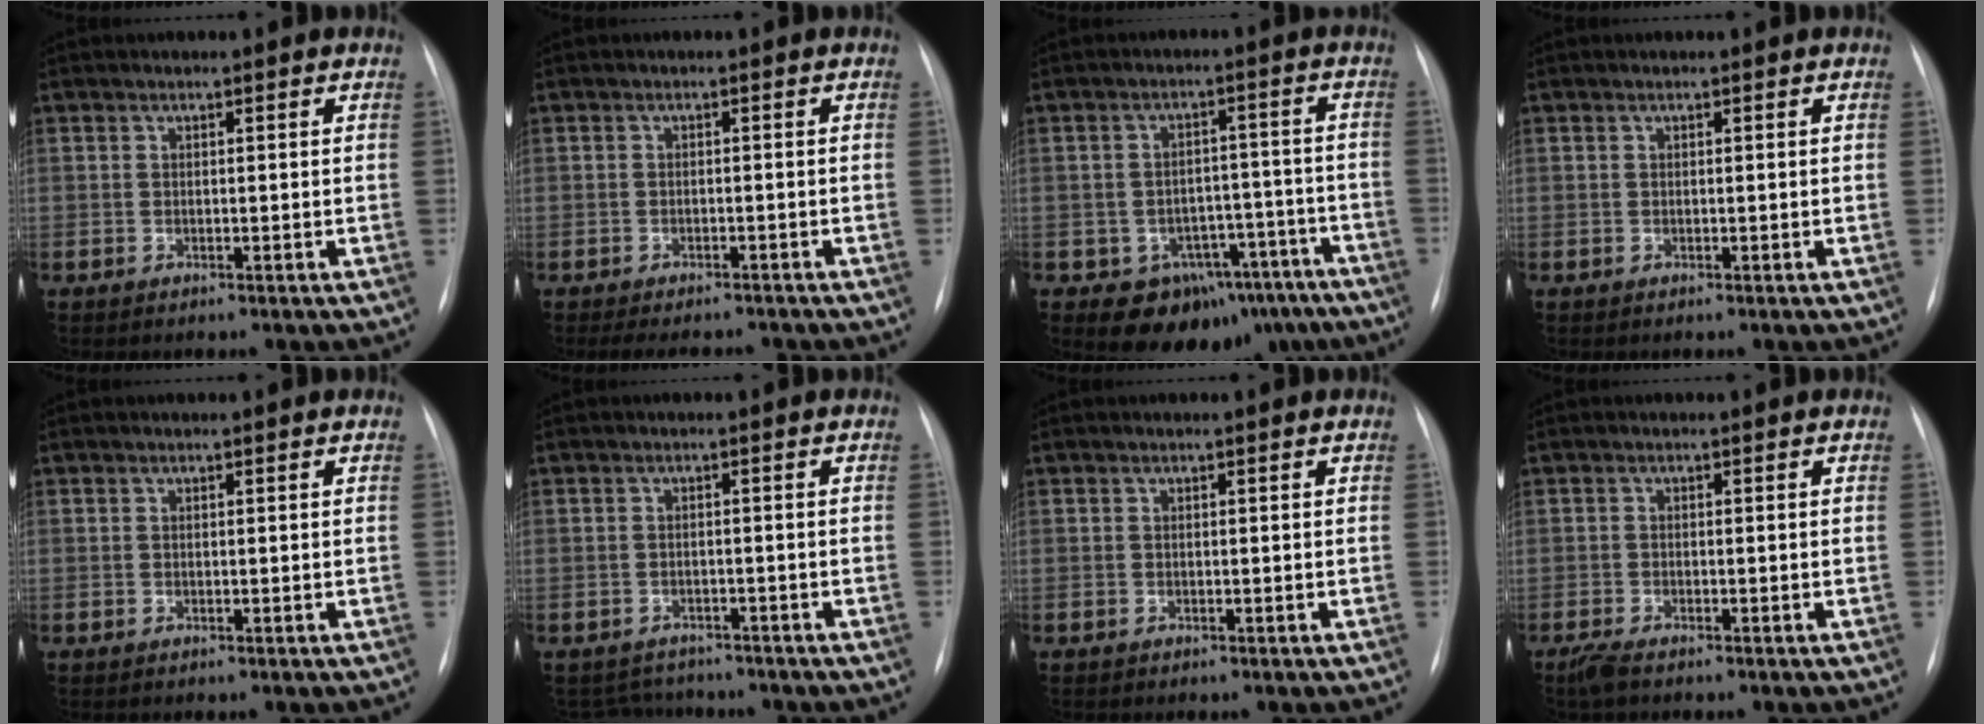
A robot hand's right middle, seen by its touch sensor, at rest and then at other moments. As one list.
[{"total": 6.3, "force": [-5.7, 1.8, 2.1], "torque": [-0.024, -0.003, -0.075]}, {"total": 12.7, "force": [-9.1, 8.0, 3.9], "torque": [-0.019, 0.050, -0.109]}, {"total": 0.0}, {"total": 0.0}, {"total": 4.0, "force": [-3.7, 1.4, -0.4], "torque": [0.006, 0.007, -0.053]}, {"total": 0.0}, {"total": 2.3, "force": [-1.8, 0.5, 1.3], "torque": [-0.038, -0.008, -0.033]}]